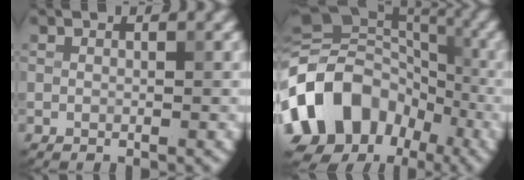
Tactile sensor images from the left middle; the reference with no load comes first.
{"total": 16.4, "force": [-6.1, 12.6, 8.5], "torque": [-0.185, 0.020, -0.119]}